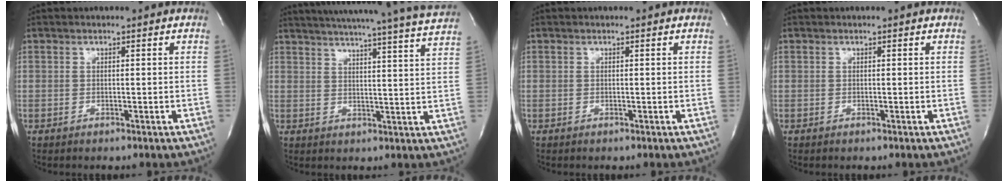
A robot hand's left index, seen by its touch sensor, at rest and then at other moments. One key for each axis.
{"total": 23.0, "fx": 21.3, "fy": -1.5, "fz": 8.6, "tx": -0.139, "ty": -0.049, "tz": 0.267}
{"total": 0.0}
{"total": 0.0}